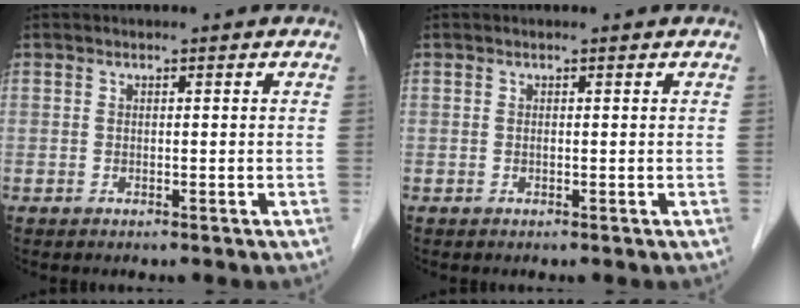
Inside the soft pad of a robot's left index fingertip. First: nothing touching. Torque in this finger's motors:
{"motor_torque": [-0.02, 0.15, -0.03, -0.01]}